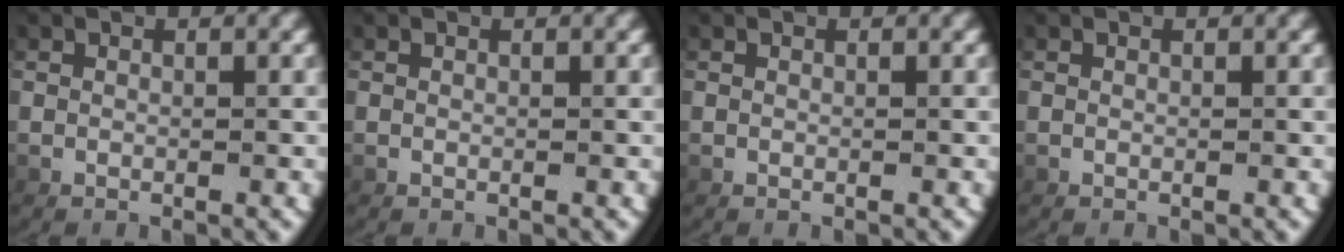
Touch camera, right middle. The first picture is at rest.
{"total": 0.0}
{"total": 0.0}
{"total": 0.0}